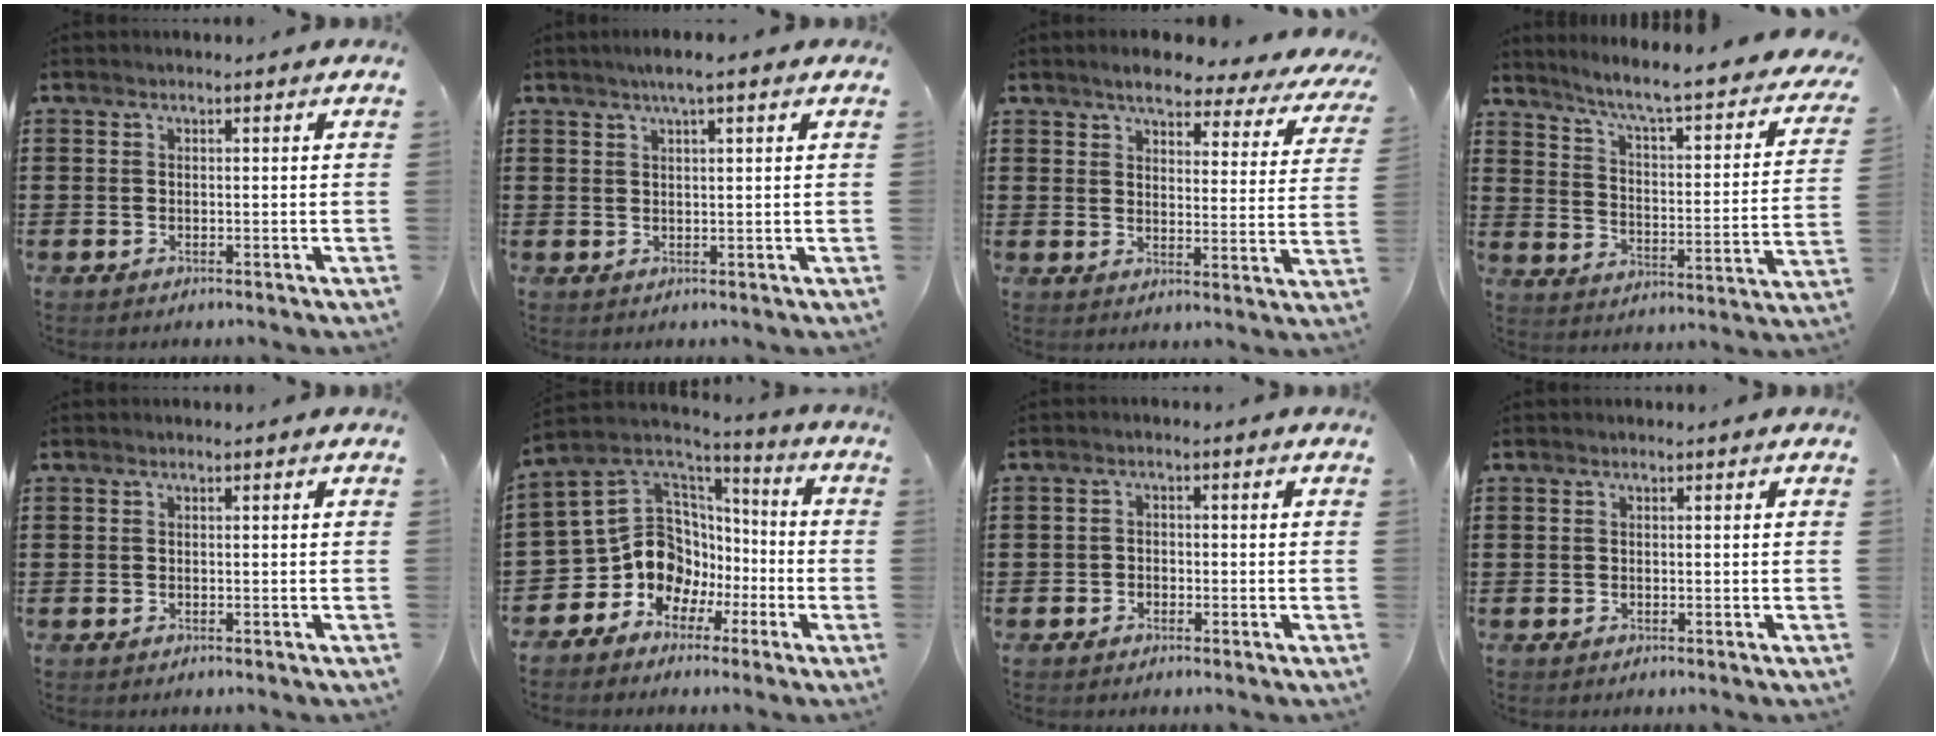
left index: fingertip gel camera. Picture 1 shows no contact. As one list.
[{"total": 2.9, "force": [1.9, 0.2, 2.2], "torque": [-0.046, 0.003, 0.033]}, {"total": 5.6, "force": [5.1, 1.1, 2.3], "torque": [-0.050, -0.029, 0.082]}, {"total": 6.0, "force": [4.8, -0.2, 3.7], "torque": [-0.092, -0.045, 0.071]}, {"total": 0.0}, {"total": 12.1, "force": [-2.9, 10.8, 4.6], "torque": [-0.134, -0.015, -0.052]}, {"total": 1.4, "force": [-1.0, 0.9, 0.1], "torque": [-0.007, 0.003, -0.023]}, {"total": 0.0}]